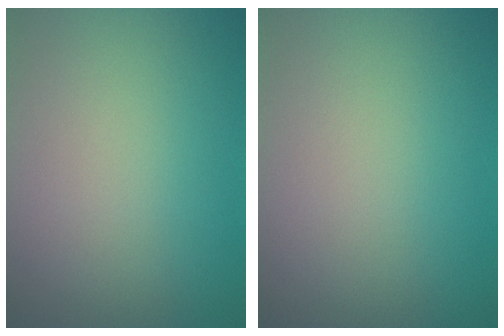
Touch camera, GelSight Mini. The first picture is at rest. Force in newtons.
{"total": 0.0}